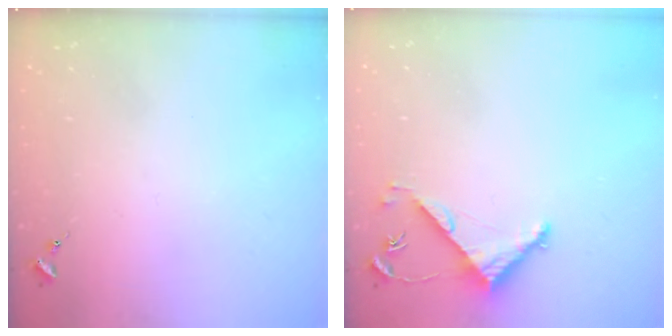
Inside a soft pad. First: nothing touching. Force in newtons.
{"total": 4.8, "press": 4.8, "slide": 0.3}